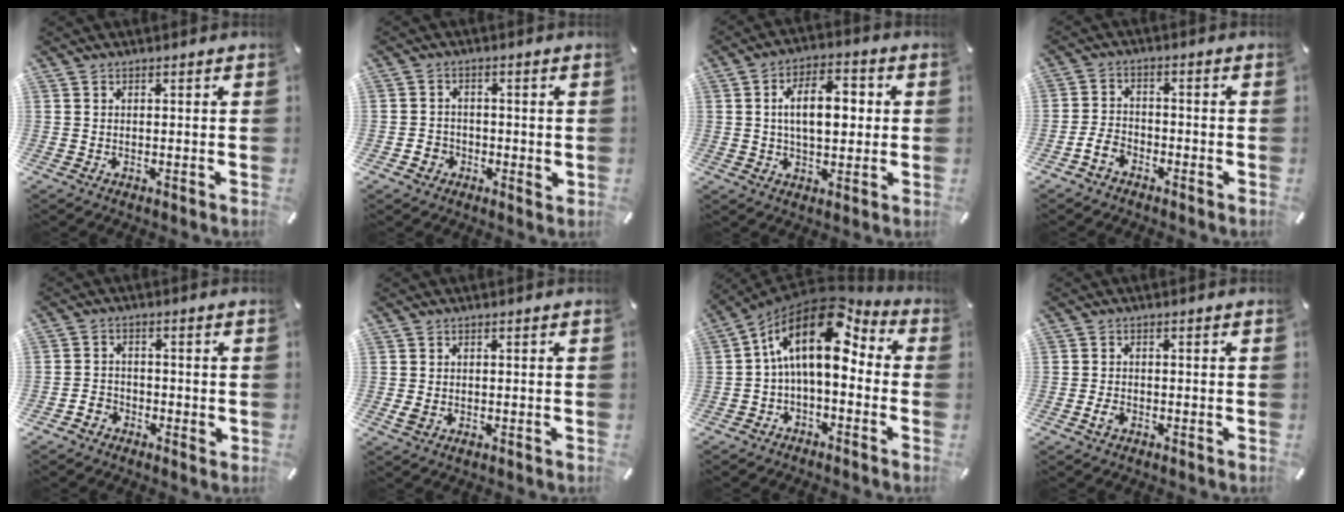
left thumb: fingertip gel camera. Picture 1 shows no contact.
{"total": 3.7, "force": [-1.3, 3.2, 1.3], "torque": [-0.020, 0.006, -0.024]}
{"total": 11.3, "force": [1.2, 6.5, 9.2], "torque": [-0.140, 0.003, 0.013]}
{"total": 4.7, "force": [-3.0, 3.1, 1.9], "torque": [-0.036, 0.016, -0.056]}
{"total": 3.5, "force": [-2.1, 2.6, 1.2], "torque": [-0.020, 0.011, -0.040]}
{"total": 1.5, "force": [-0.4, 1.0, 1.0], "torque": [-0.023, -0.002, -0.007]}
{"total": 16.3, "force": [4.0, 8.8, 13.1], "torque": [-0.246, -0.030, 0.058]}
{"total": 2.1, "force": [-1.0, 1.2, 1.3], "torque": [-0.029, 0.004, -0.021]}